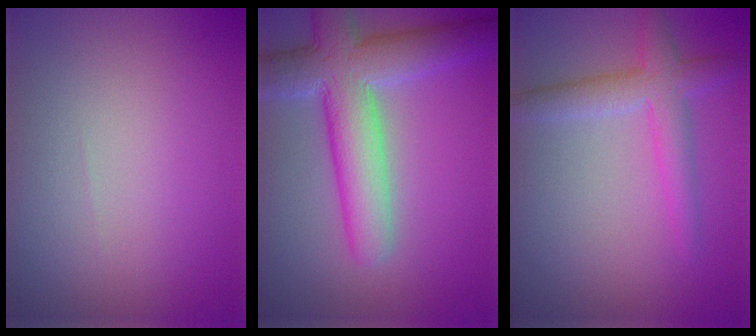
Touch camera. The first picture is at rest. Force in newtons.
{"total": 8.4, "press": 8.4, "slide": 0.5}
{"total": 3.6, "press": 3.6, "slide": 0.1}